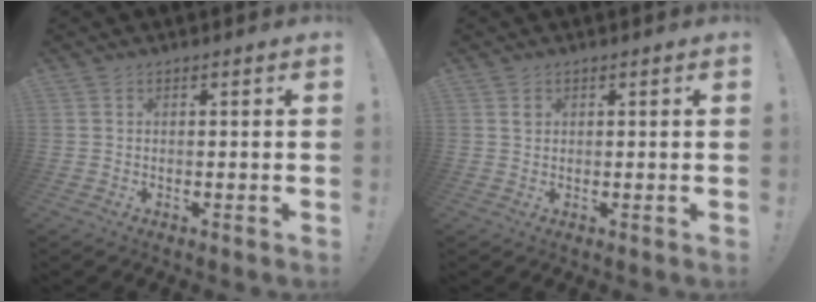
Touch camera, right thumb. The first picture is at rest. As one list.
[{"total": 1.0, "force": [0.6, 0.8, 0.2], "torque": [0.013, -0.008, 0.009]}]